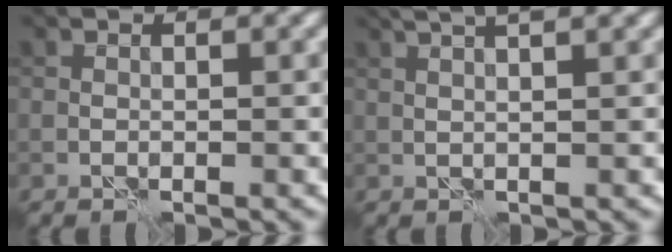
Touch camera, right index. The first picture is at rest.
{"total": 6.2, "force": [3.6, 2.1, 4.7], "torque": [-0.046, 0.038, 0.027]}